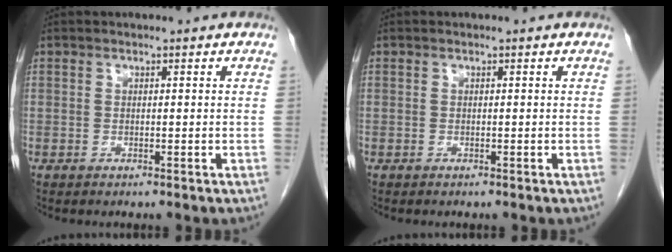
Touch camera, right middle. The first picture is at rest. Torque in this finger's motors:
{"motor_torque": [-0.20, -0.09, -0.02, -0.01]}